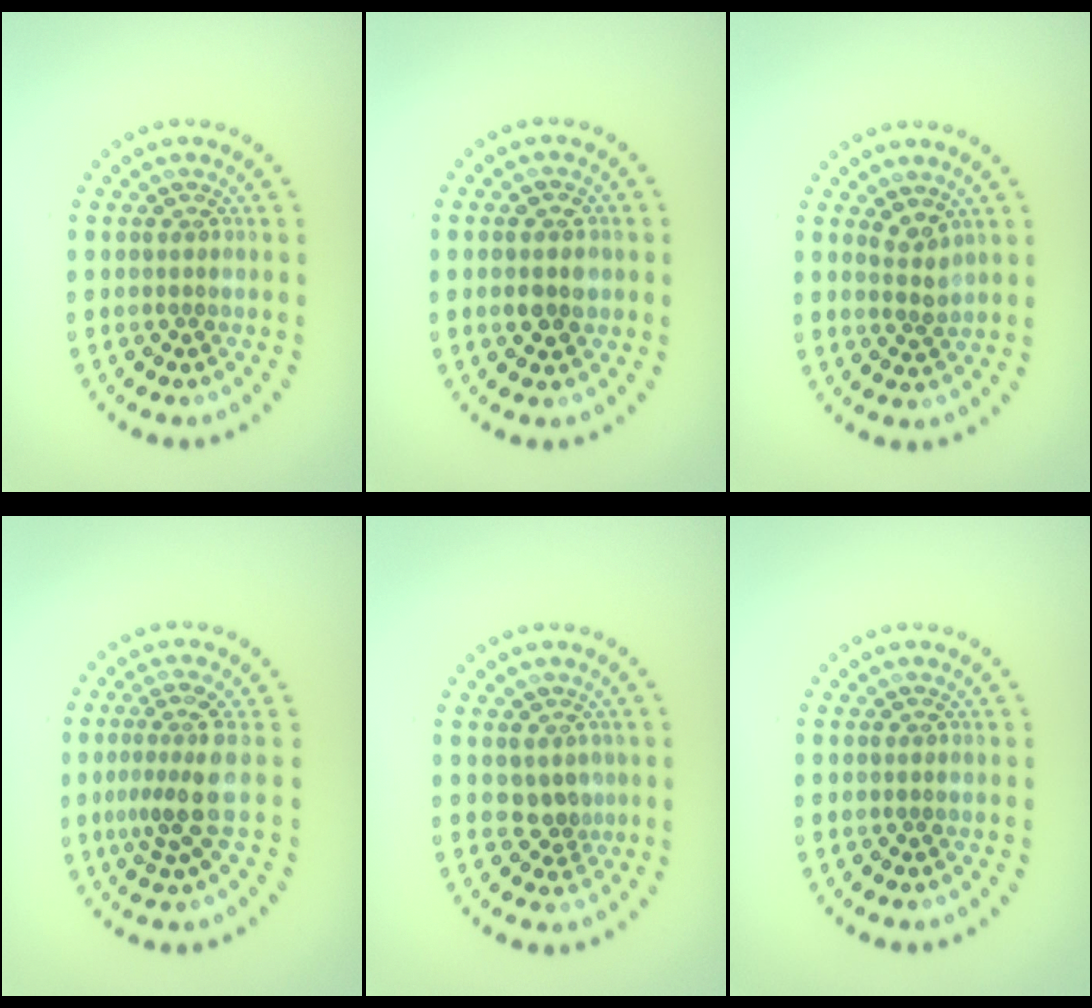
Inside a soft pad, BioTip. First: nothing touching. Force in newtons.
{"total": 3.2, "press": 3.2, "slide": 0.1}
{"total": 1.8, "press": 1.4, "slide": 1.2}
{"total": 3.5, "press": 2.3, "slide": 2.6}
{"total": 2.1, "press": 1.6, "slide": 1.3}
{"total": 0.0}